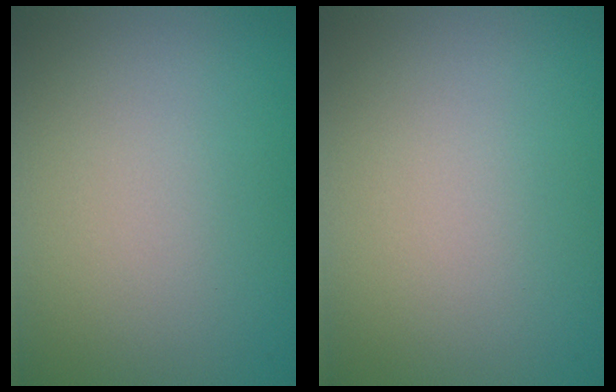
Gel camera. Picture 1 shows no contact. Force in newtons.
{"total": 0.0}